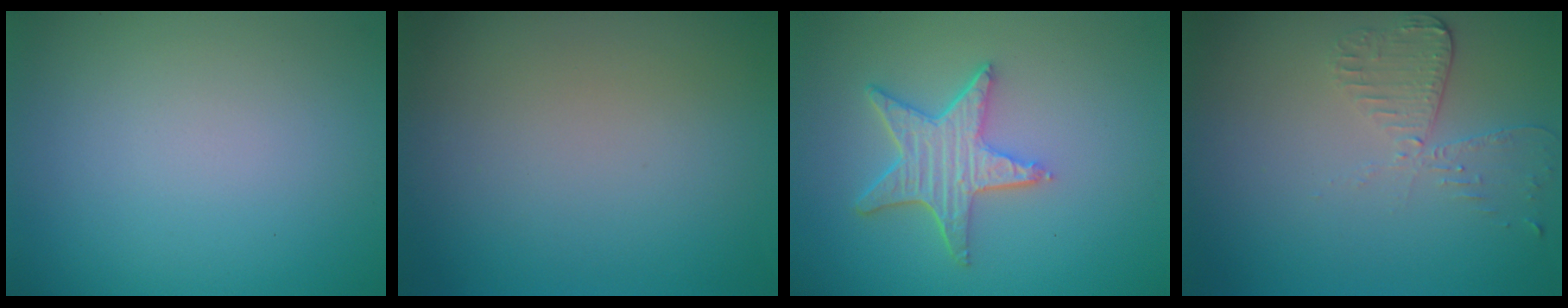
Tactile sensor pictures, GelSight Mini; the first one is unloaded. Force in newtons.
{"total": 0.0}
{"total": 5.0, "press": 4.0, "slide": 3.0}
{"total": 2.6, "press": 2.3, "slide": 1.2}